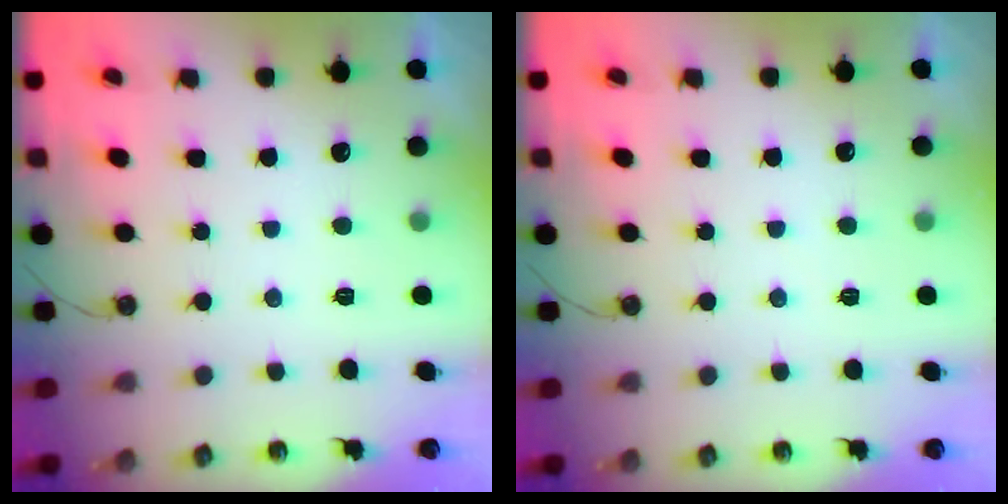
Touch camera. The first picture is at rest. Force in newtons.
{"total": 2.8, "press": 2.8, "slide": 0.3}